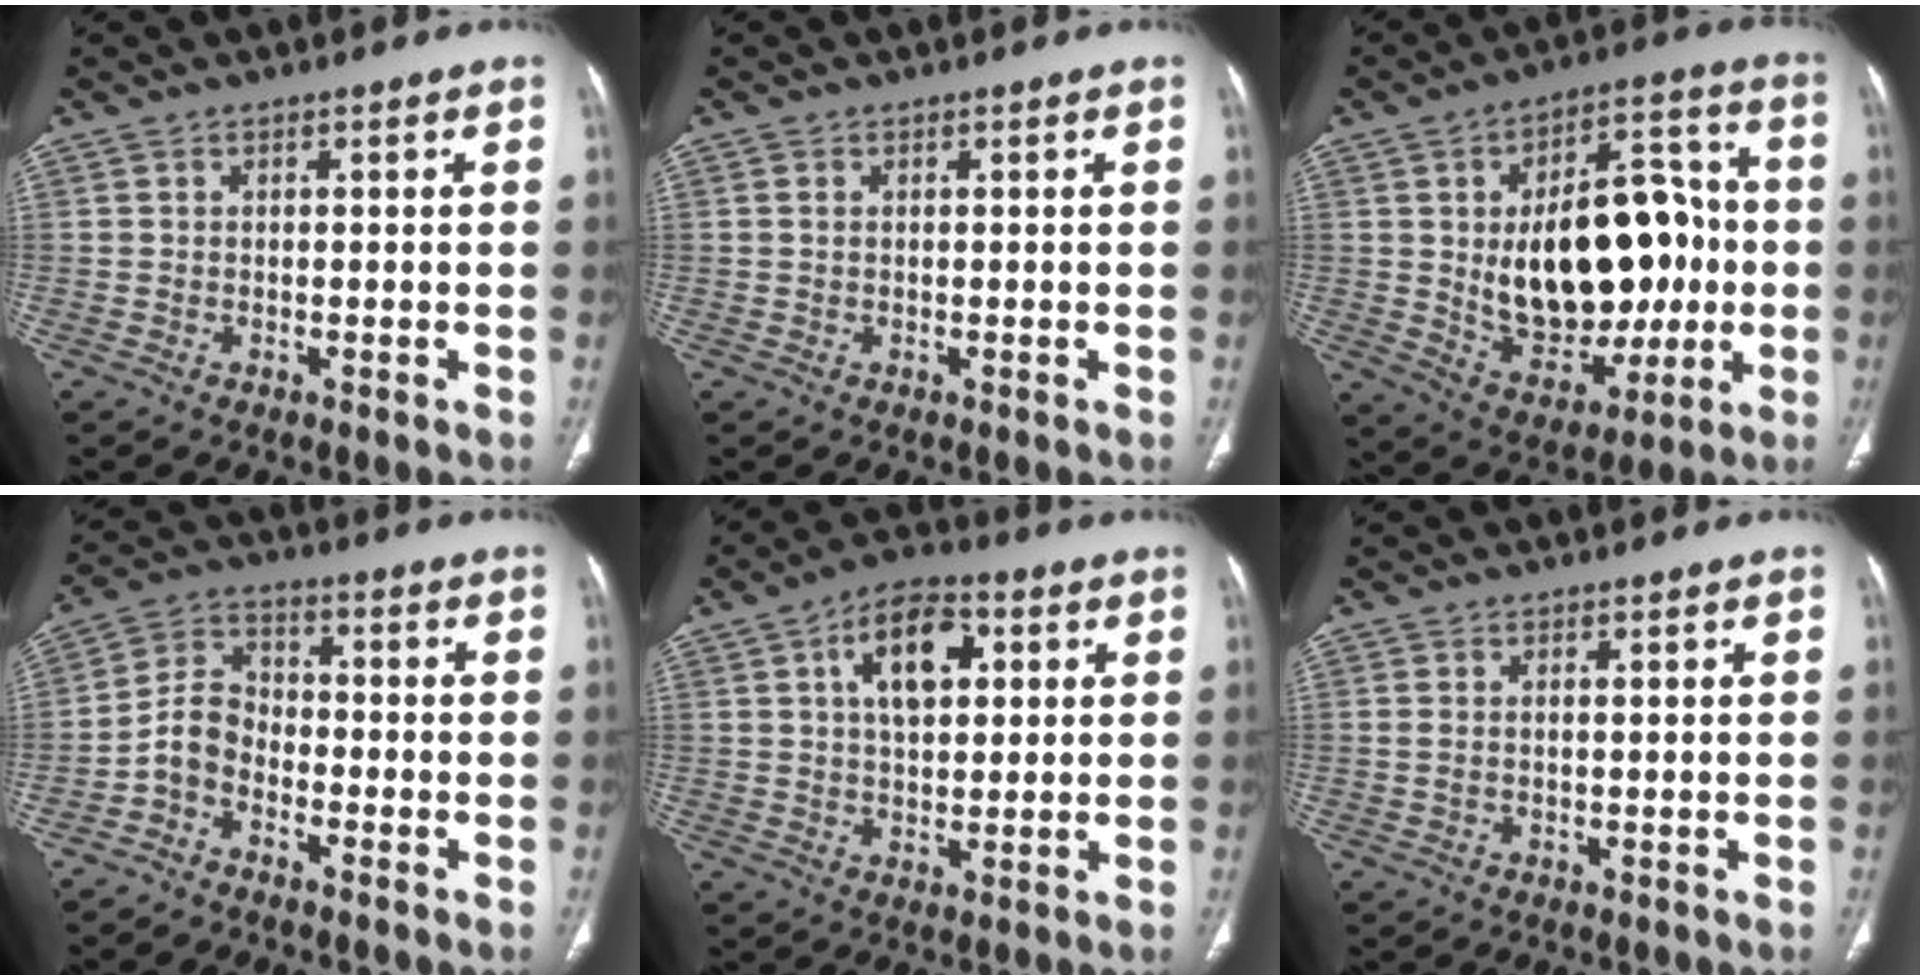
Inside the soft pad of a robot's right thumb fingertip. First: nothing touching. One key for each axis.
{"total": 0.7, "fx": 0.1, "fy": 0.4, "fz": 0.5, "tx": -0.013, "ty": 0.001, "tz": 0.004}
{"total": 23.7, "fx": -0.3, "fy": 14.2, "fz": 19.0, "tx": -0.246, "ty": 0.020, "tz": 0.015}
{"total": 6.1, "fx": -3.1, "fy": 4.1, "fz": 3.2, "tx": -0.057, "ty": 0.037, "tz": -0.075}
{"total": 11.2, "fx": 3.5, "fy": 6.4, "fz": 8.5, "tx": -0.118, "ty": 0.005, "tz": 0.052}
{"total": 1.3, "fx": 0.3, "fy": 0.6, "fz": 1.1, "tx": -0.037, "ty": 0.008, "tz": 0.011}